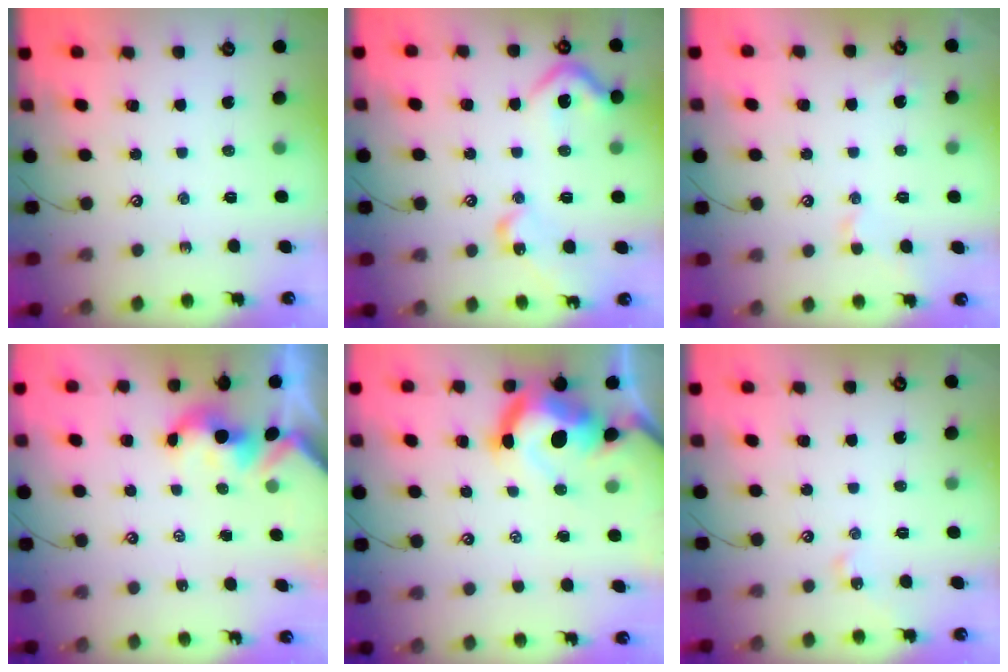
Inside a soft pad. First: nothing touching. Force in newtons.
{"total": 11.6, "press": 11.5, "slide": 1.2}
{"total": 1.7, "press": 1.6, "slide": 0.6}
{"total": 2.0, "press": 2.0, "slide": 0.2}
{"total": 13.1, "press": 12.9, "slide": 2.3}
{"total": 2.2, "press": 2.1, "slide": 0.5}